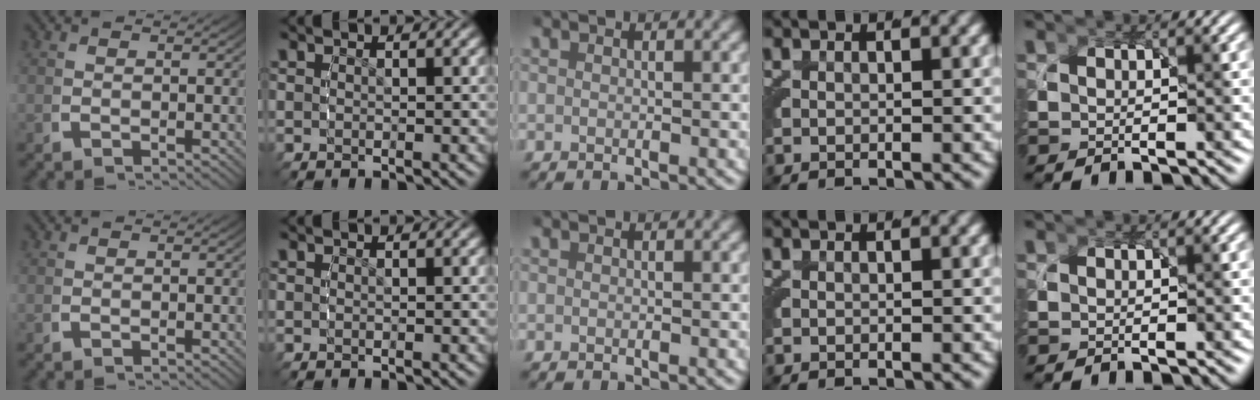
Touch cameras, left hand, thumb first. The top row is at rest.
{}